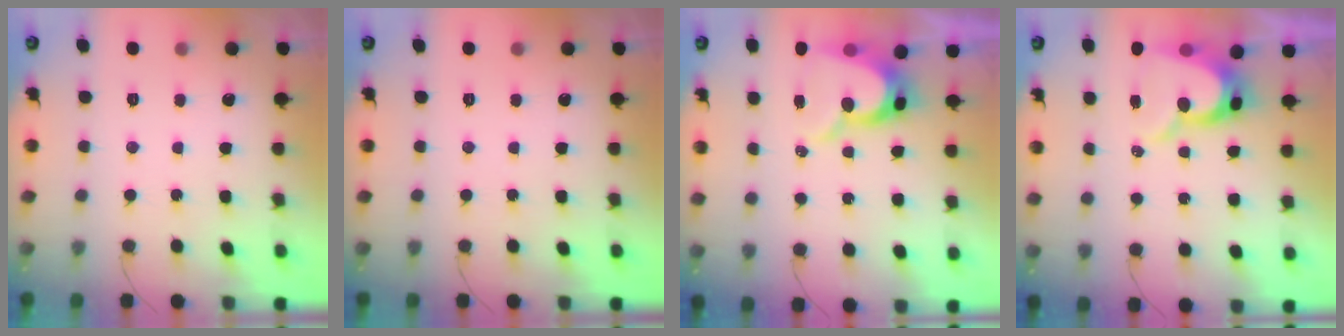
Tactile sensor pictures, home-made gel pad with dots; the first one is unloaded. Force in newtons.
{"total": 0.0}
{"total": 11.1, "press": 11.0, "slide": 1.0}
{"total": 11.1, "press": 11.0, "slide": 1.0}